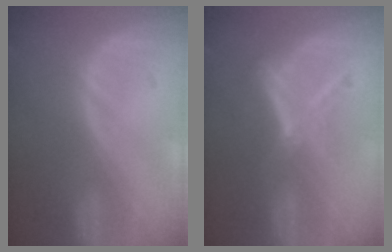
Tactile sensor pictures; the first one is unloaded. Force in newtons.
{"total": 5.8, "press": 5.1, "slide": 2.8}